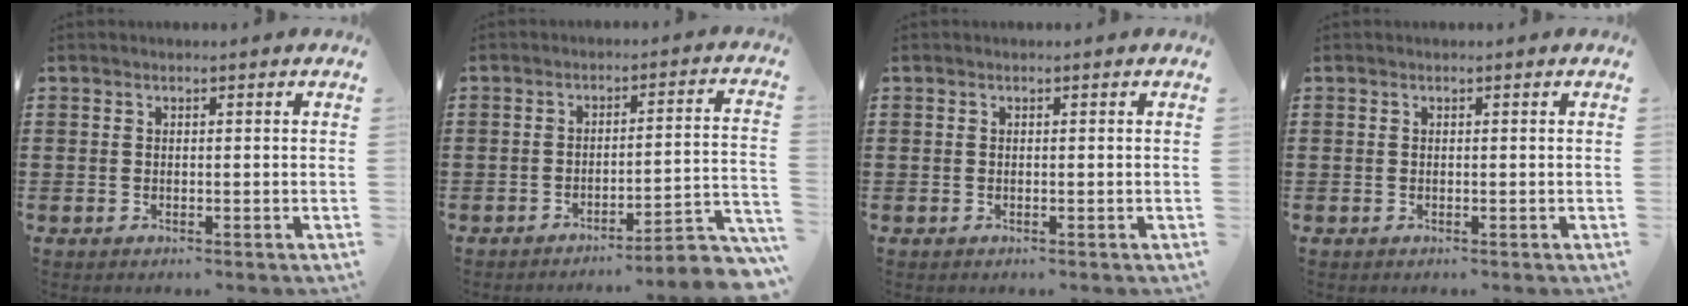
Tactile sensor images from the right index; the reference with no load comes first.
{"total": 4.4, "force": [-3.7, -0.3, 2.3], "torque": [-0.042, -0.022, -0.076]}
{"total": 0.0}
{"total": 0.0}